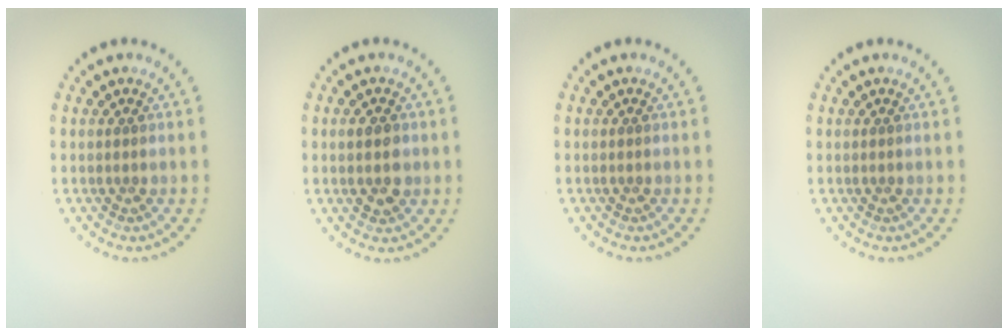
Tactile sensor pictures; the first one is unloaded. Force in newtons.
{"total": 2.8, "press": 2.8, "slide": 0.2}
{"total": 0.0}
{"total": 0.0}